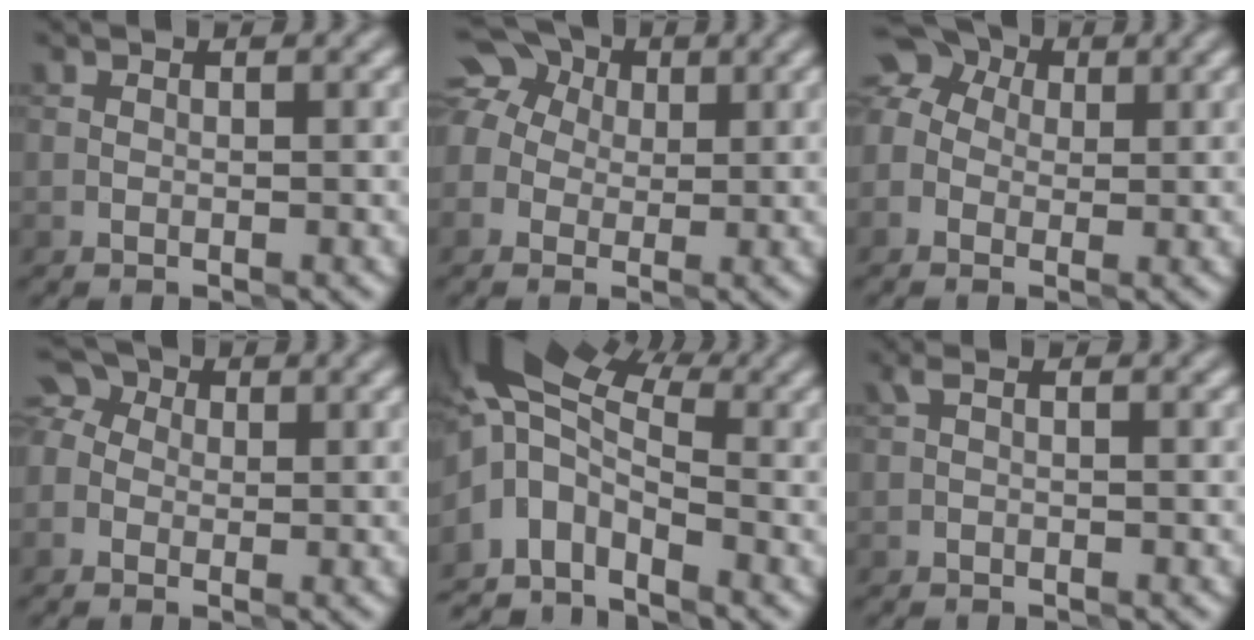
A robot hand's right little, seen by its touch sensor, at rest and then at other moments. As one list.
[{"total": 8.9, "force": [2.7, 7.4, 4.3], "torque": [-0.082, 0.048, 0.011]}, {"total": 7.5, "force": [1.8, 5.9, 4.2], "torque": [-0.071, 0.034, -0.008]}, {"total": 4.4, "force": [0.8, 3.6, 2.4], "torque": [-0.040, 0.028, -0.013]}, {"total": 8.1, "force": [-1.1, 4.7, 6.5], "torque": [-0.124, 0.008, -0.041]}, {"total": 0.6, "force": [-0.1, 0.2, 0.5], "torque": [-0.013, 0.001, -0.003]}]